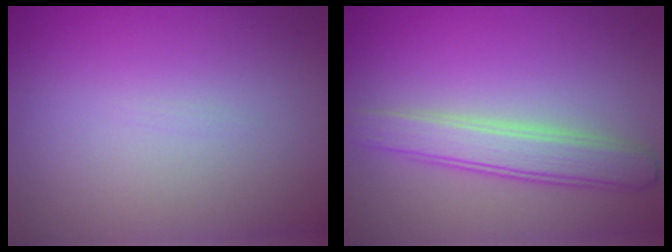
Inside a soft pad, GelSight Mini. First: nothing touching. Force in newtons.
{"total": 3.6, "press": 3.6, "slide": 0.1}